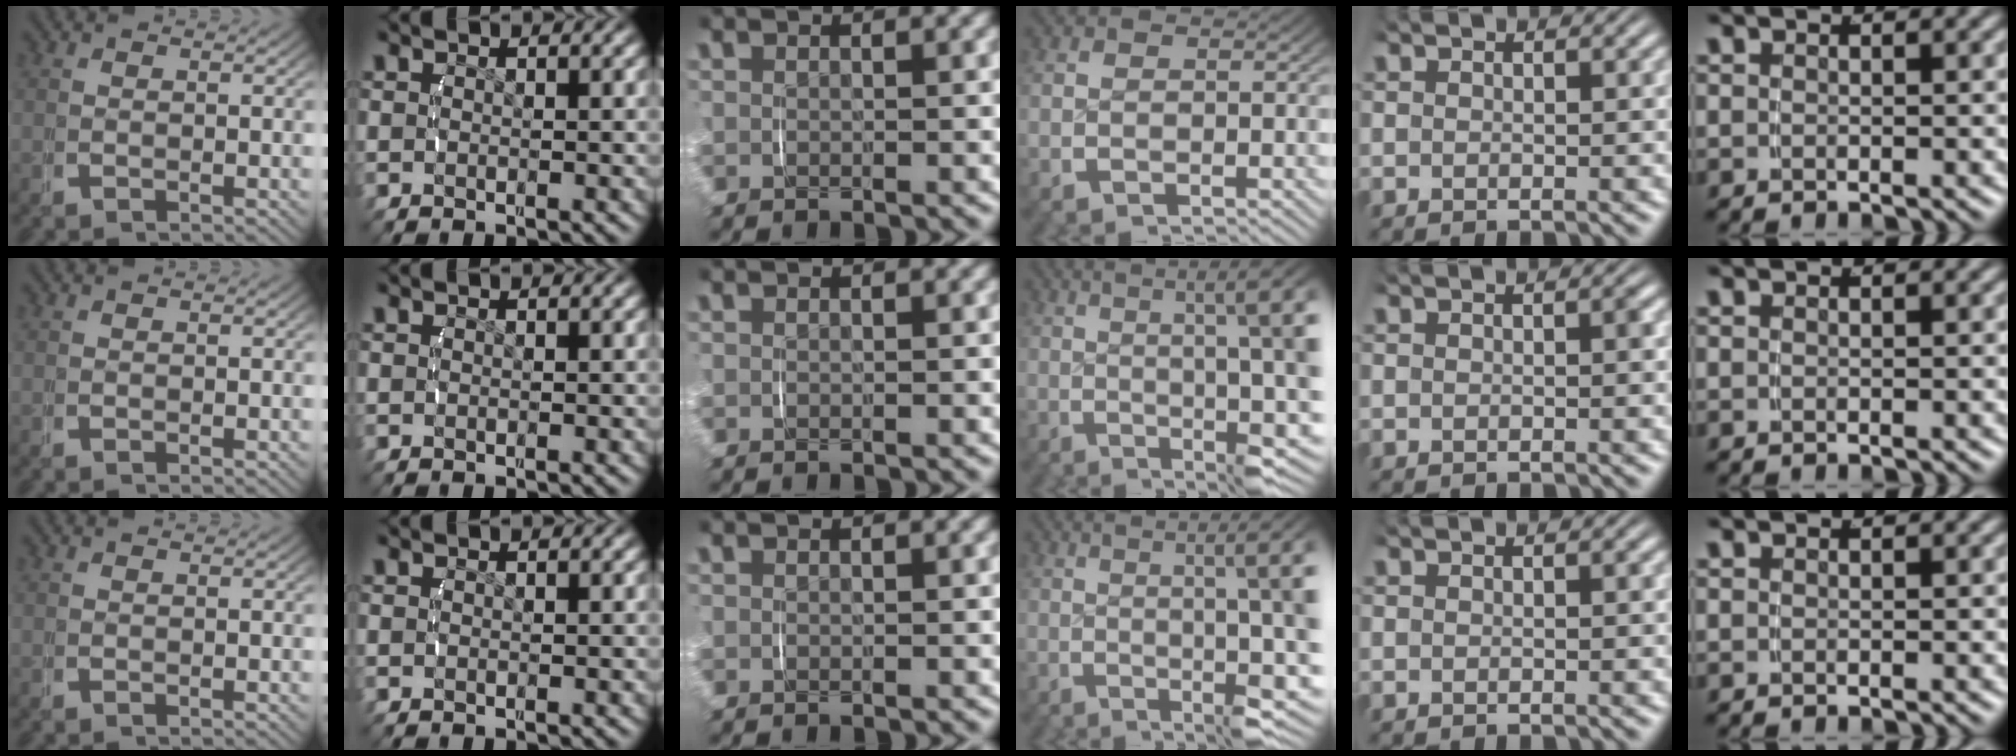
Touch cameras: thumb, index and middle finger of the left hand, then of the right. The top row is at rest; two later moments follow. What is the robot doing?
{"motion": "lift_and_place", "object": "jewelry box"}